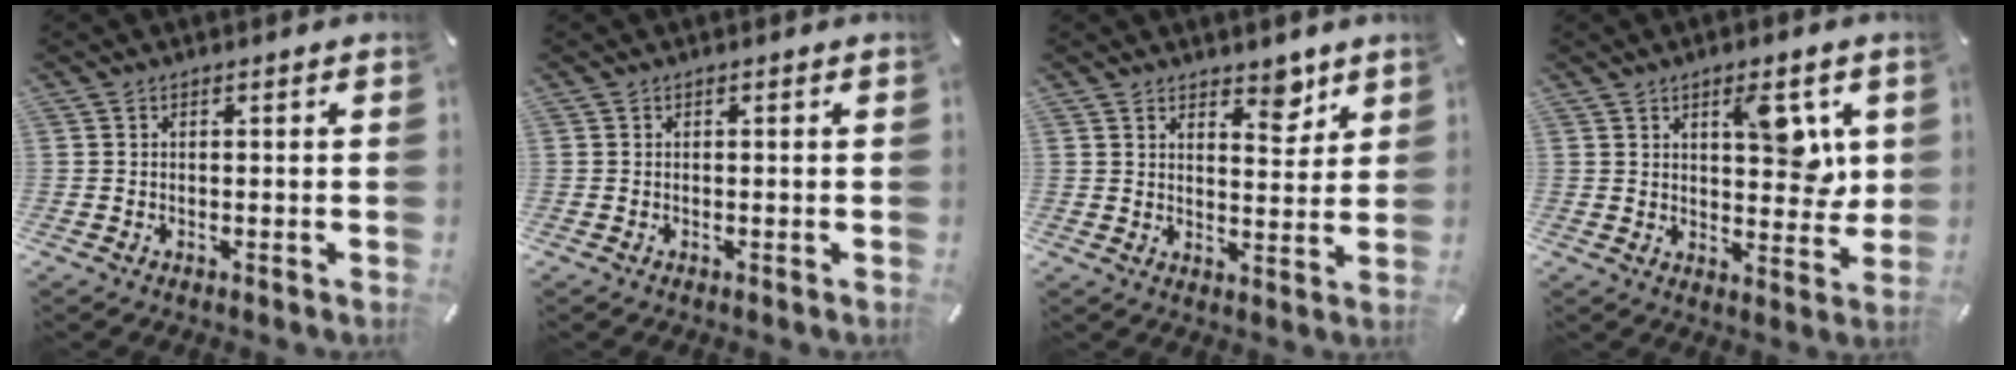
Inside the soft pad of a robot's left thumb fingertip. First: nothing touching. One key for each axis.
{"total": 0.0}
{"total": 6.3, "fx": 4.8, "fy": 3.2, "fz": 2.5, "tx": -0.008, "ty": -0.035, "tz": 0.079}
{"total": 9.9, "fx": 4.2, "fy": 4.7, "fz": 7.7, "tx": -0.087, "ty": -0.022, "tz": 0.063}